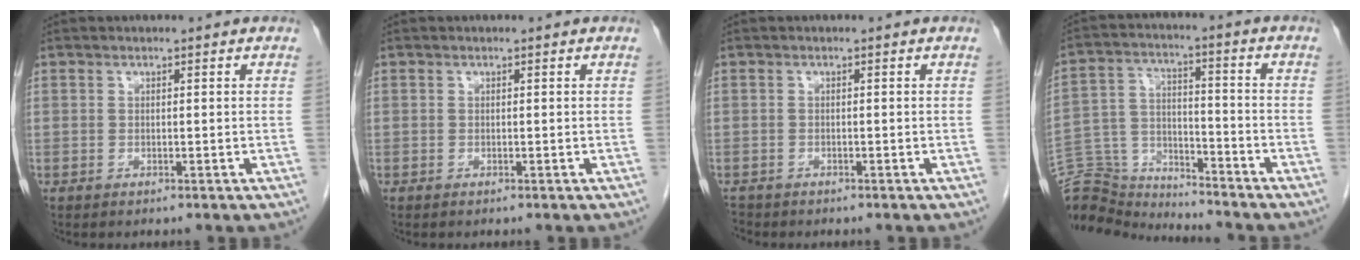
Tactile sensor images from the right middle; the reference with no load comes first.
{"total": 0.0}
{"total": 1.5, "force": [-1.4, 0.6, 0.1], "torque": [-0.005, -0.003, -0.022]}
{"total": 12.5, "force": [-12.4, 1.6, 0.1], "torque": [-0.010, 0.038, -0.223]}